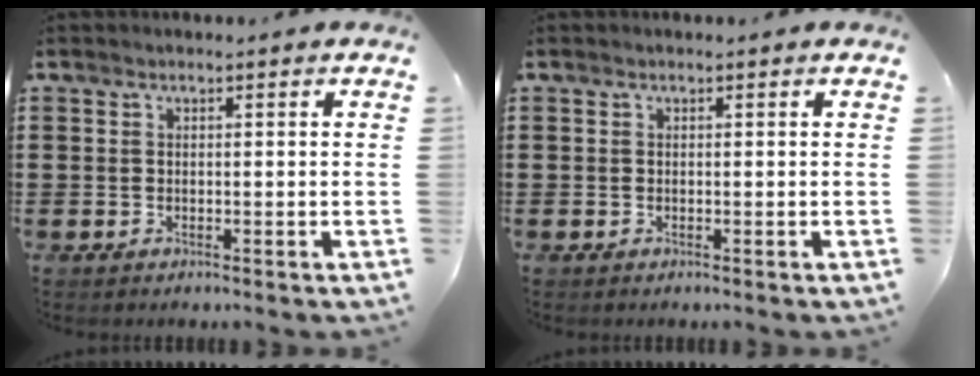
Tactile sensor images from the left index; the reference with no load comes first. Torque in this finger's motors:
{"motor_torque": [-0.02, 0.01, 0.00, -0.01]}